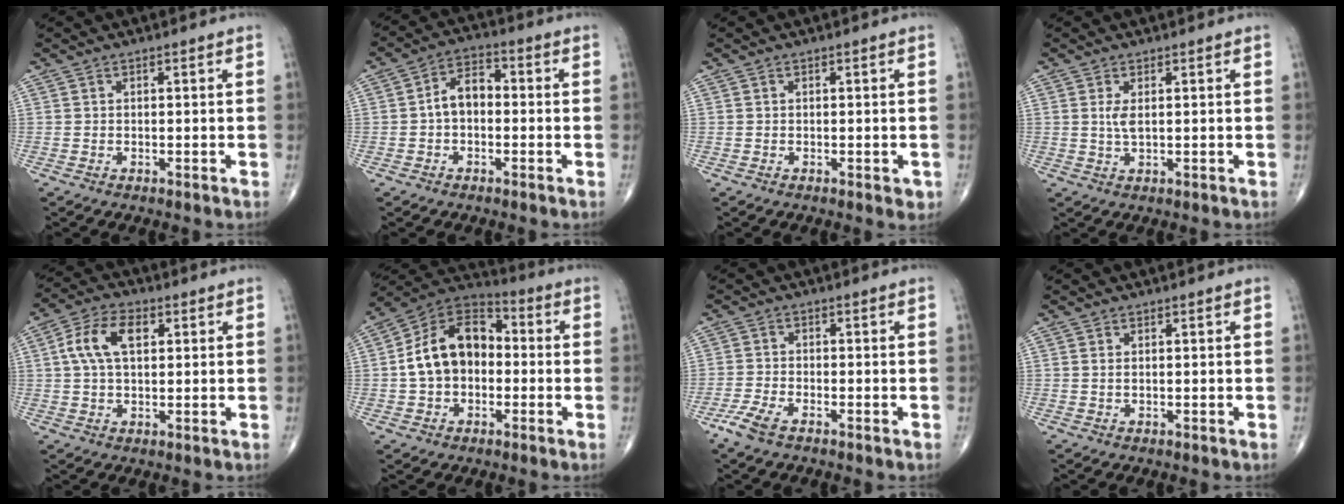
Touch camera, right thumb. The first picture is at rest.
{"total": 6.3, "force": [-0.6, 4.1, 4.7], "torque": [-0.069, 0.025, -0.021]}
{"total": 1.5, "force": [-0.4, 0.8, 1.2], "torque": [-0.005, -0.001, -0.005]}
{"total": 2.3, "force": [0.5, 0.8, 2.1], "torque": [-0.048, -0.004, 0.016]}
{"total": 9.0, "force": [2.2, 5.1, 7.1], "torque": [-0.137, 0.017, 0.038]}
{"total": 14.7, "force": [-0.5, 10.4, 10.3], "torque": [-0.157, 0.040, -0.023]}
{"total": 4.4, "force": [-2.9, 1.5, 2.9], "torque": [-0.074, 0.007, -0.059]}
{"total": 0.6, "force": [0.2, 0.3, 0.5], "torque": [-0.014, 0.003, 0.006]}